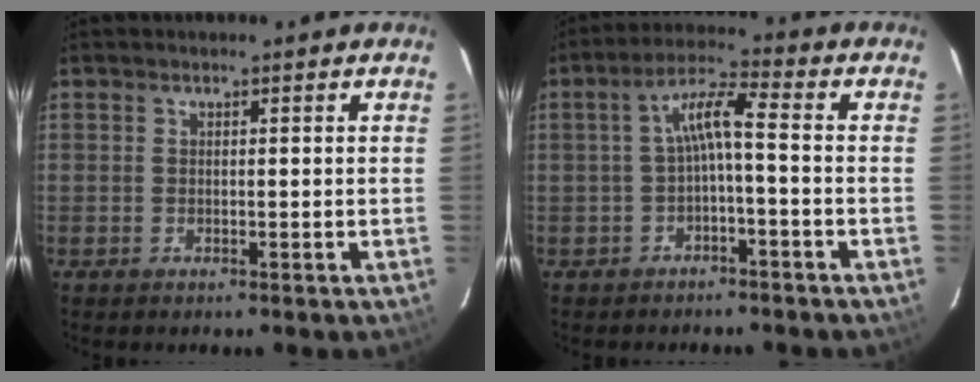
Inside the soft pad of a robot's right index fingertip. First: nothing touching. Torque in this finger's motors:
{"motor_torque": [0.67, -0.32, 0.41, 0.12]}